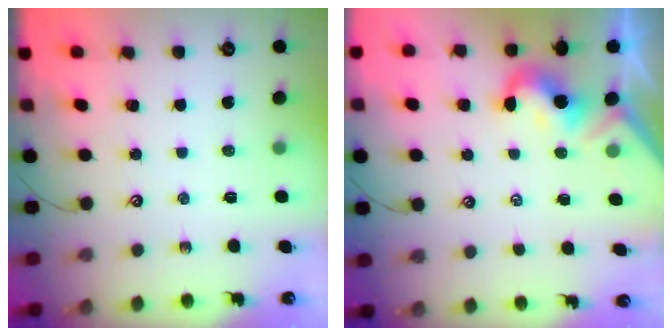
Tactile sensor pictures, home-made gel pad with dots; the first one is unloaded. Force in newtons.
{"total": 2.9, "press": 2.9, "slide": 0.5}